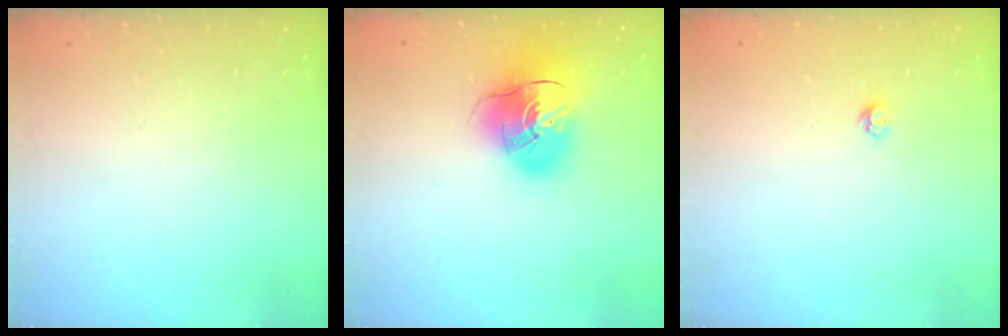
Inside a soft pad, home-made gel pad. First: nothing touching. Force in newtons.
{"total": 17.1, "press": 16.8, "slide": 2.9}
{"total": 3.8, "press": 3.7, "slide": 0.5}